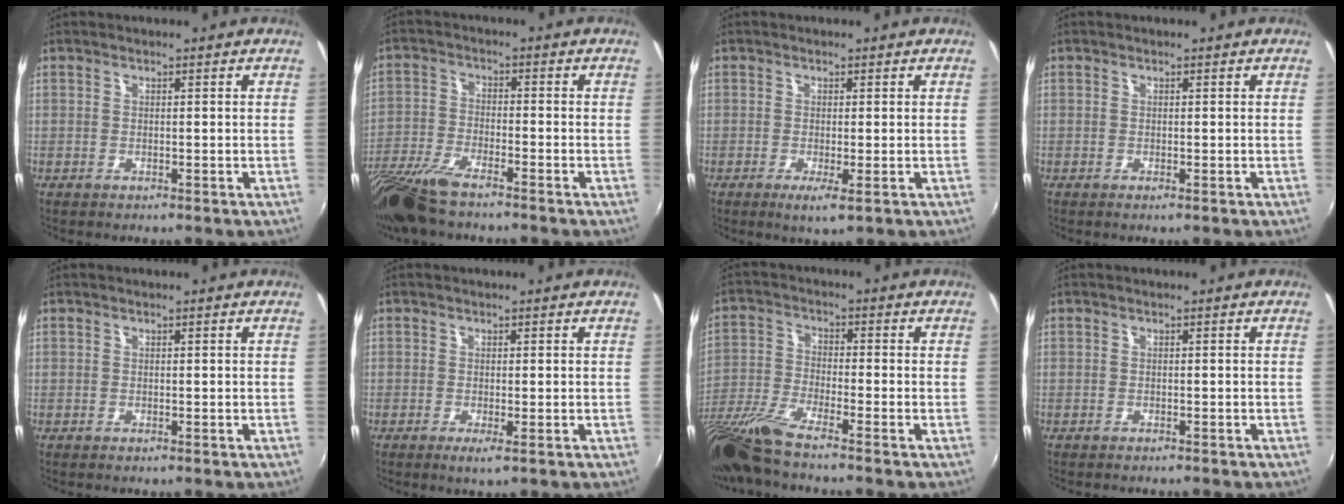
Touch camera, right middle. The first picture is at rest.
{"total": 10.6, "force": [-8.5, 2.0, 6.0], "torque": [-0.140, -0.030, -0.168]}
{"total": 2.5, "force": [-0.8, 0.0, 2.3], "torque": [-0.047, -0.011, -0.011]}
{"total": 0.0}
{"total": 0.0}
{"total": 1.6, "force": [-0.6, 0.0, 1.5], "torque": [-0.031, -0.007, -0.009]}
{"total": 10.7, "force": [-8.6, 0.1, 6.3], "torque": [-0.138, -0.036, -0.169]}
{"total": 0.9, "force": [-0.8, 0.0, 0.3], "torque": [-0.005, -0.005, -0.012]}